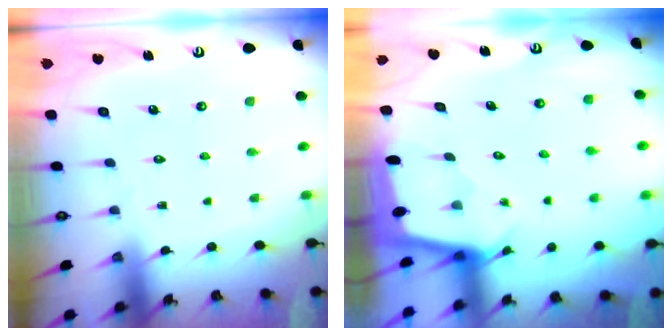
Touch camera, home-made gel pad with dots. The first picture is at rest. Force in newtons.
{"total": 1.6, "press": 1.6, "slide": 0.2}